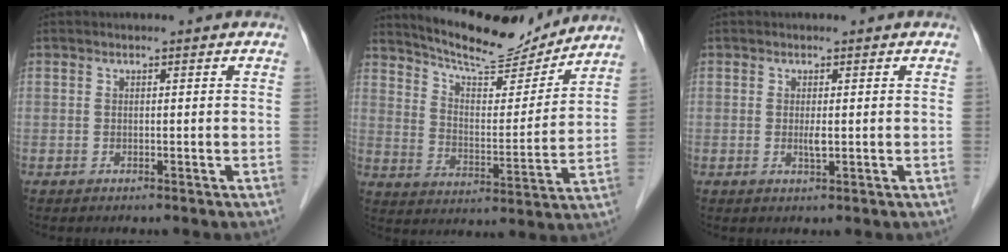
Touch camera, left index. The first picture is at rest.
{"total": 14.3, "force": [13.5, 2.1, 4.4], "torque": [-0.076, -0.012, 0.210]}
{"total": 1.4, "force": [-0.6, 0.1, 1.2], "torque": [-0.025, -0.010, -0.008]}